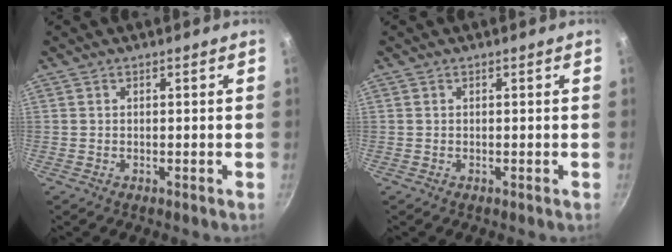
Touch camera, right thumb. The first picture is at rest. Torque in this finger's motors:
{"motor_torque": [-0.08, 0.01, 0.10, -0.10, 0.00]}